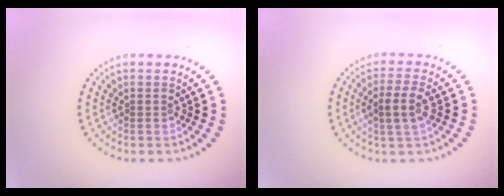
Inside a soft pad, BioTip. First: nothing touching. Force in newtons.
{"total": 2.9, "press": 2.8, "slide": 0.8}